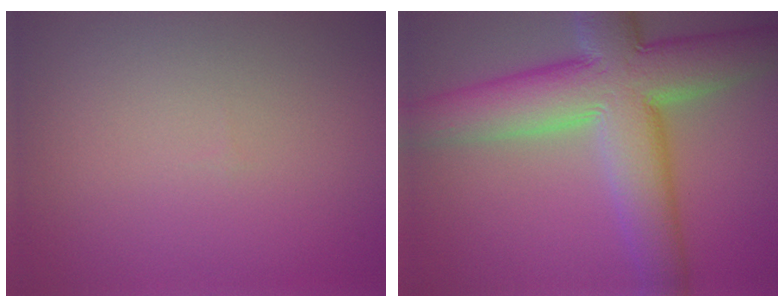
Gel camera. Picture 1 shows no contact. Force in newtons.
{"total": 11.5, "press": 11.4, "slide": 1.1}